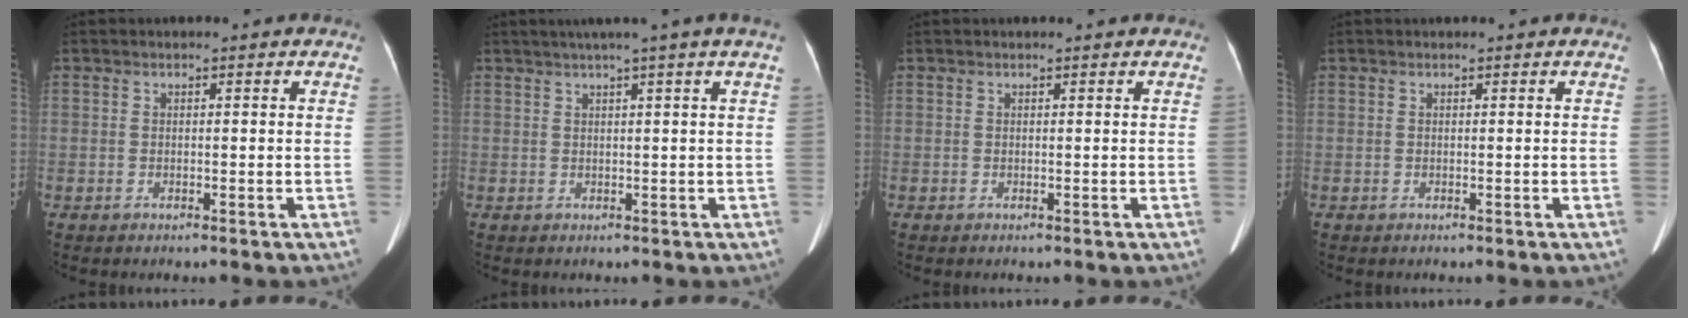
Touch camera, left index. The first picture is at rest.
{"total": 5.2, "force": [3.7, -1.5, 3.3], "torque": [-0.041, 0.016, 0.054]}
{"total": 1.0, "force": [0.9, 0.1, 0.3], "torque": [-0.010, 0.008, 0.009]}
{"total": 0.5, "force": [0.5, 0.0, 0.1], "torque": [-0.001, 0.010, 0.009]}